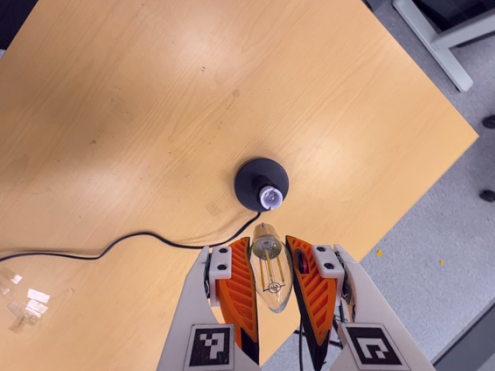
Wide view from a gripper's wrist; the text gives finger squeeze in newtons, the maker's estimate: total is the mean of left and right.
{"total": 21.7, "left": 23.7, "right": 19.6}